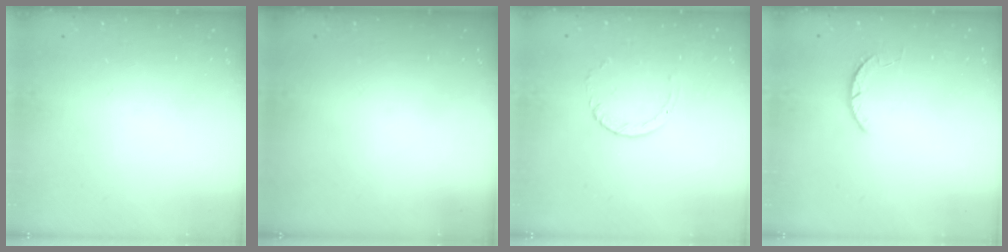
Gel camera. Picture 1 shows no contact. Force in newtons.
{"total": 0.0}
{"total": 1.0, "press": 1.0, "slide": 0.1}
{"total": 1.6, "press": 1.6, "slide": 0.3}